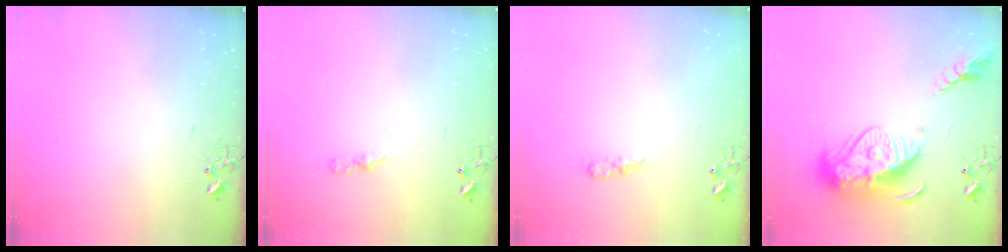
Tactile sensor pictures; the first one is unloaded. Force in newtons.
{"total": 3.7, "press": 3.7, "slide": 0.4}
{"total": 4.6, "press": 4.6, "slide": 0.6}
{"total": 18.4, "press": 18.3, "slide": 1.7}